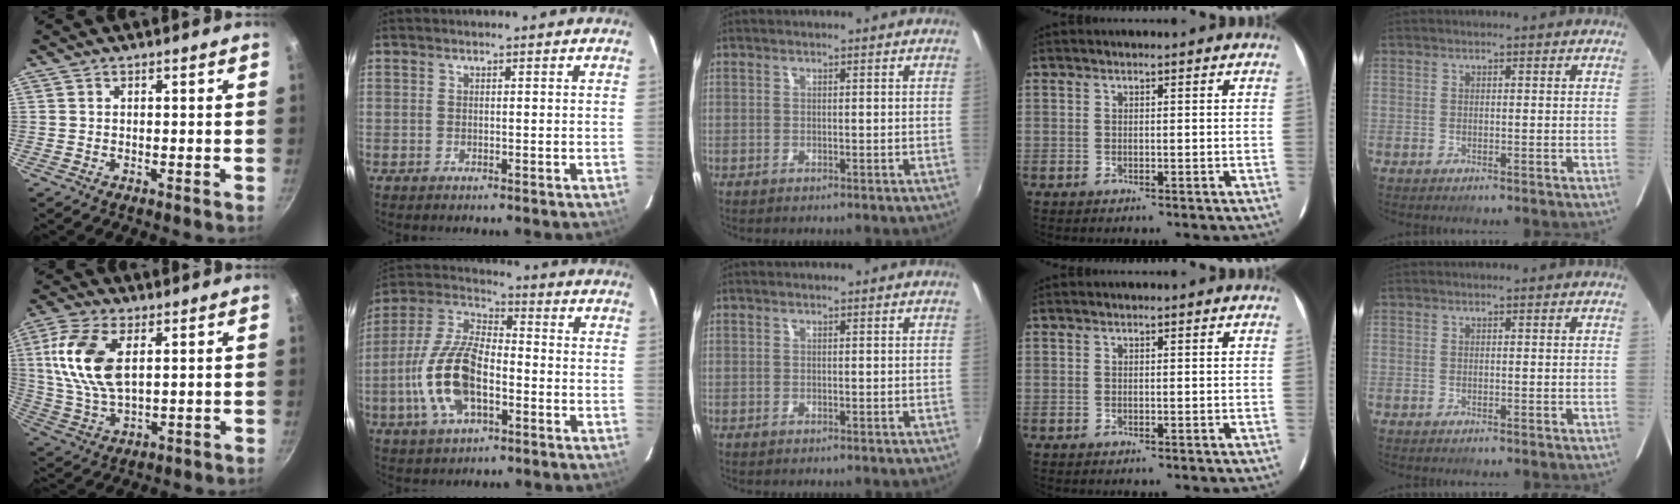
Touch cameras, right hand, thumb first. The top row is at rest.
{"thumb": {"total": 13.8, "force": [3.5, 7.3, 11.2], "torque": [-0.224, -0.005, 0.069]}, "index": {"total": 15.6, "force": [-4.6, 7.2, 13.1], "torque": [-0.284, 0.001, -0.088]}}